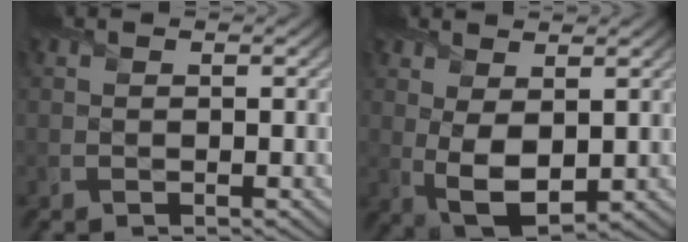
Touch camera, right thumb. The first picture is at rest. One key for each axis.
{"total": 5.8, "fx": 0.9, "fy": 3.1, "fz": 4.9, "tx": -0.113, "ty": -0.004, "tz": 0.021}